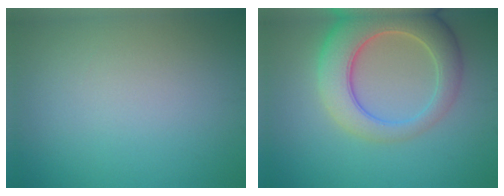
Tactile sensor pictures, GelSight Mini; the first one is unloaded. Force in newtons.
{"total": 7.8, "press": 7.8, "slide": 0.7}